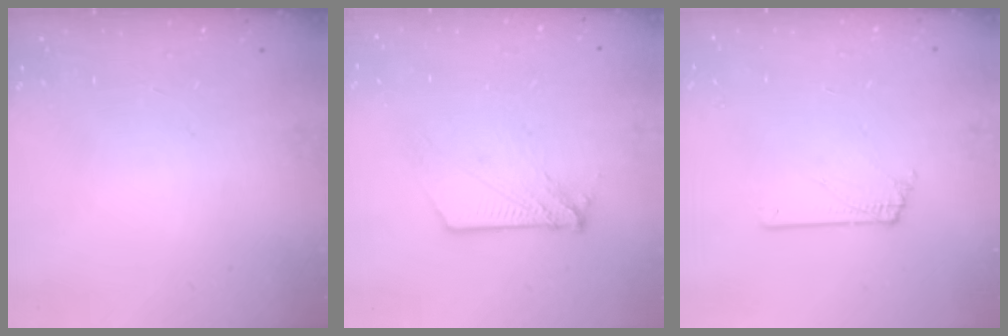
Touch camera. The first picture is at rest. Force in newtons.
{"total": 7.4, "press": 7.4, "slide": 0.5}
{"total": 1.5, "press": 1.5, "slide": 0.1}